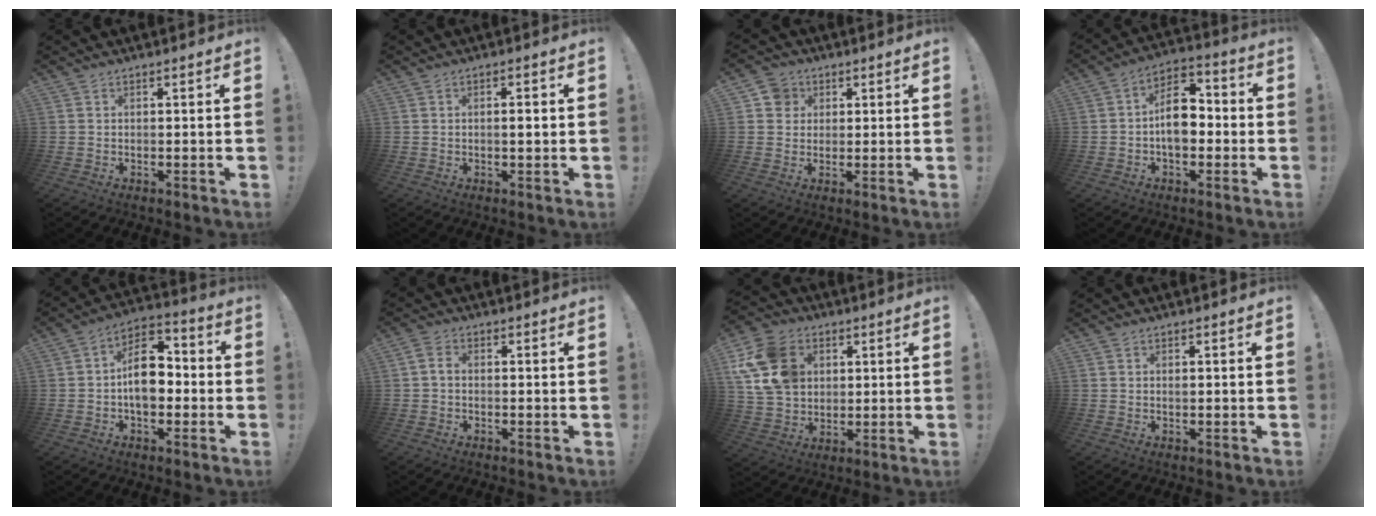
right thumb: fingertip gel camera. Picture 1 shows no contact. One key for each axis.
{"total": 2.0, "fx": -0.1, "fy": 0.4, "fz": 2.0, "tx": -0.023, "ty": -0.002, "tz": -0.007}
{"total": 6.0, "fx": 2.0, "fy": 5.5, "fz": 1.6, "tx": -0.017, "ty": -0.003, "tz": 0.039}
{"total": 12.3, "fx": -1.5, "fy": 8.0, "fz": 9.1, "tx": -0.151, "ty": 0.021, "tz": -0.027}
{"total": 13.5, "fx": -1.3, "fy": 8.9, "fz": 10.0, "tx": -0.157, "ty": 0.022, "tz": -0.023}
{"total": 2.7, "fx": -0.2, "fy": 1.6, "fz": 2.2, "tx": -0.048, "ty": 0.006, "tz": -0.003}
{"total": 17.0, "fx": 5.4, "fy": 13.4, "fz": 9.0, "tx": -0.155, "ty": -0.017, "tz": 0.110}
{"total": 0.0}